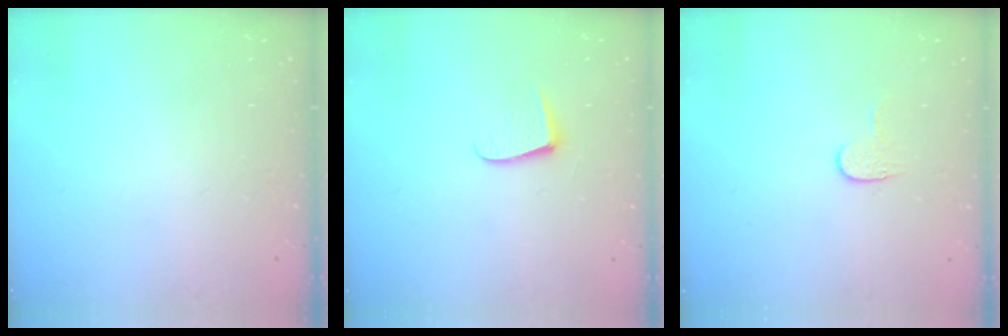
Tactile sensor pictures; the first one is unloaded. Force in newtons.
{"total": 5.9, "press": 5.8, "slide": 0.5}
{"total": 3.8, "press": 3.8, "slide": 0.4}